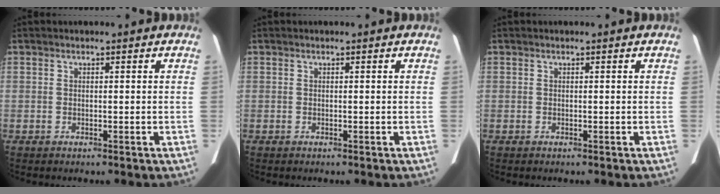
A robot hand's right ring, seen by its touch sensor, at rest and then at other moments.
{"total": 0.0}
{"total": 0.0}